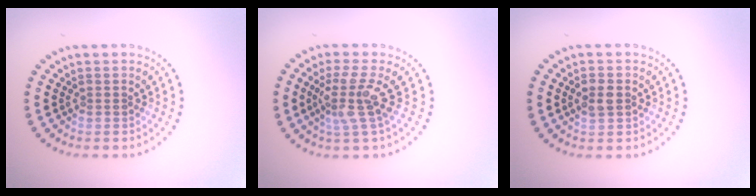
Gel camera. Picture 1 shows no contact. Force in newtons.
{"total": 3.4, "press": 2.5, "slide": 2.3}
{"total": 1.8, "press": 1.8, "slide": 0.1}